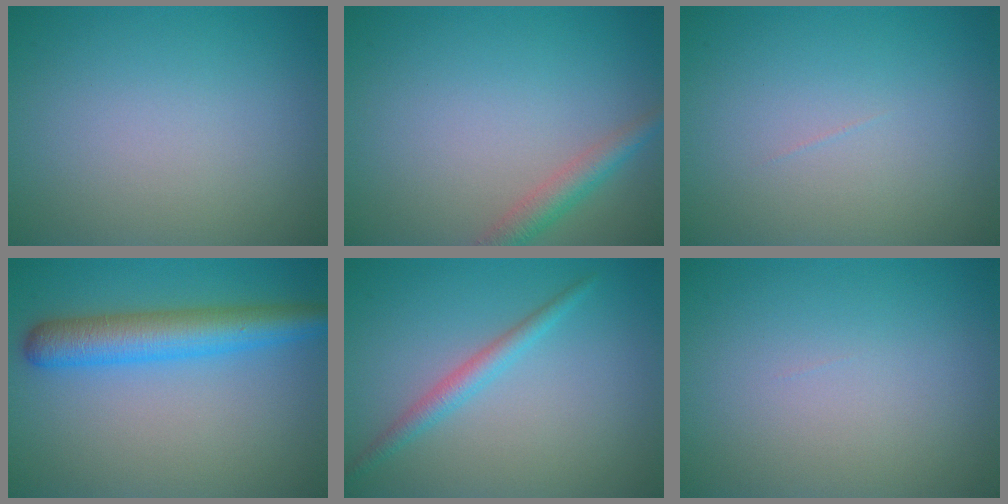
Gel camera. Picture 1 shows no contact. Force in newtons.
{"total": 2.4, "press": 2.4, "slide": 0.1}
{"total": 0.0}
{"total": 5.6, "press": 5.6, "slide": 0.1}
{"total": 2.0, "press": 2.0, "slide": 0.0}
{"total": 0.0}